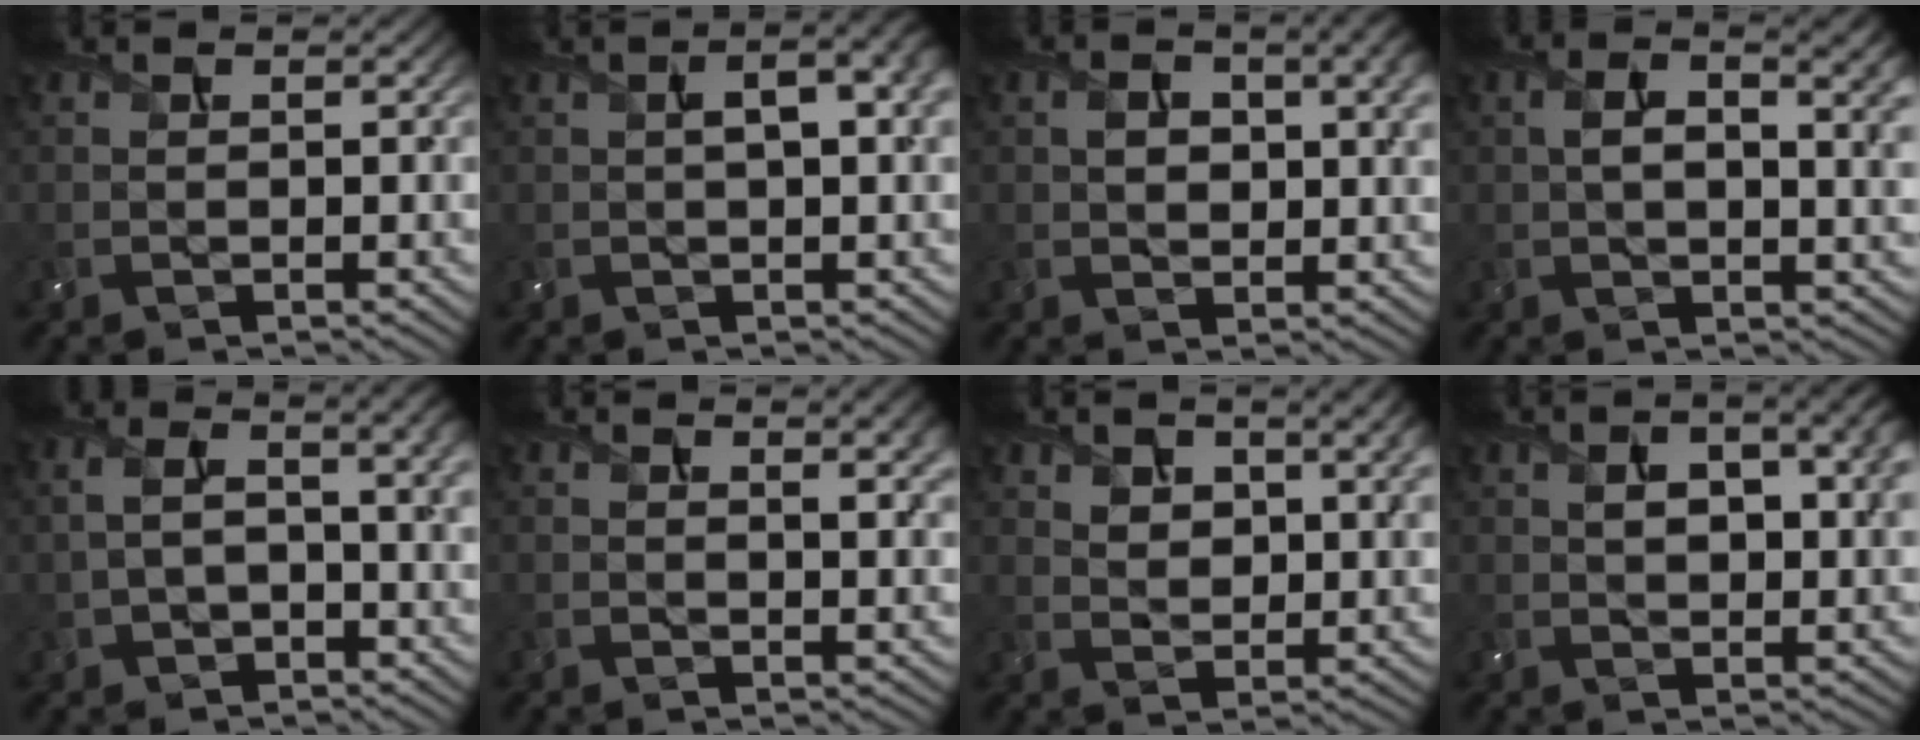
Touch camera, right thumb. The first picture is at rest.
{"total": 5.3, "force": [1.4, 1.7, 4.8], "torque": [-0.076, 0.012, 0.018]}
{"total": 7.3, "force": [1.9, 4.2, 5.6], "torque": [-0.093, -0.005, 0.036]}
{"total": 7.6, "force": [1.8, 3.6, 6.4], "torque": [-0.109, -0.001, 0.027]}
{"total": 7.0, "force": [-0.2, 4.1, 5.7], "torque": [-0.114, 0.001, 0.002]}
{"total": 3.3, "force": [1.8, 0.9, 2.7], "torque": [-0.044, -0.001, 0.031]}
{"total": 6.6, "force": [3.8, 3.5, 4.1], "torque": [-0.082, -0.007, 0.075]}
{"total": 9.9, "force": [3.1, 4.7, 8.1], "torque": [-0.129, 0.008, 0.049]}